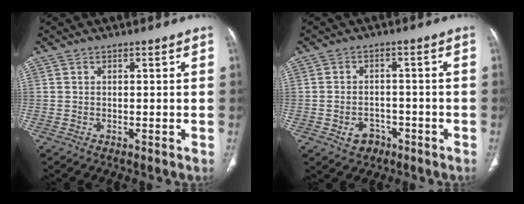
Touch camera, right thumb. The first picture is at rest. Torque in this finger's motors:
{"motor_torque": [-0.26, 0.18, -0.08, -0.31, 0.08]}